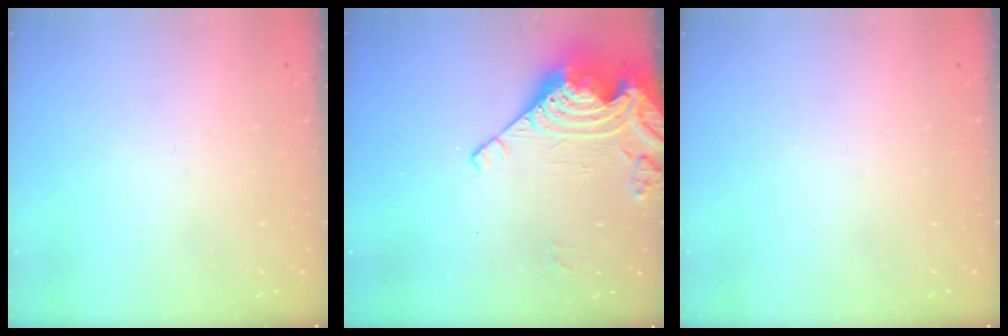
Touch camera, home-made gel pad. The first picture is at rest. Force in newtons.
{"total": 15.1, "press": 15.0, "slide": 1.5}
{"total": 0.0}